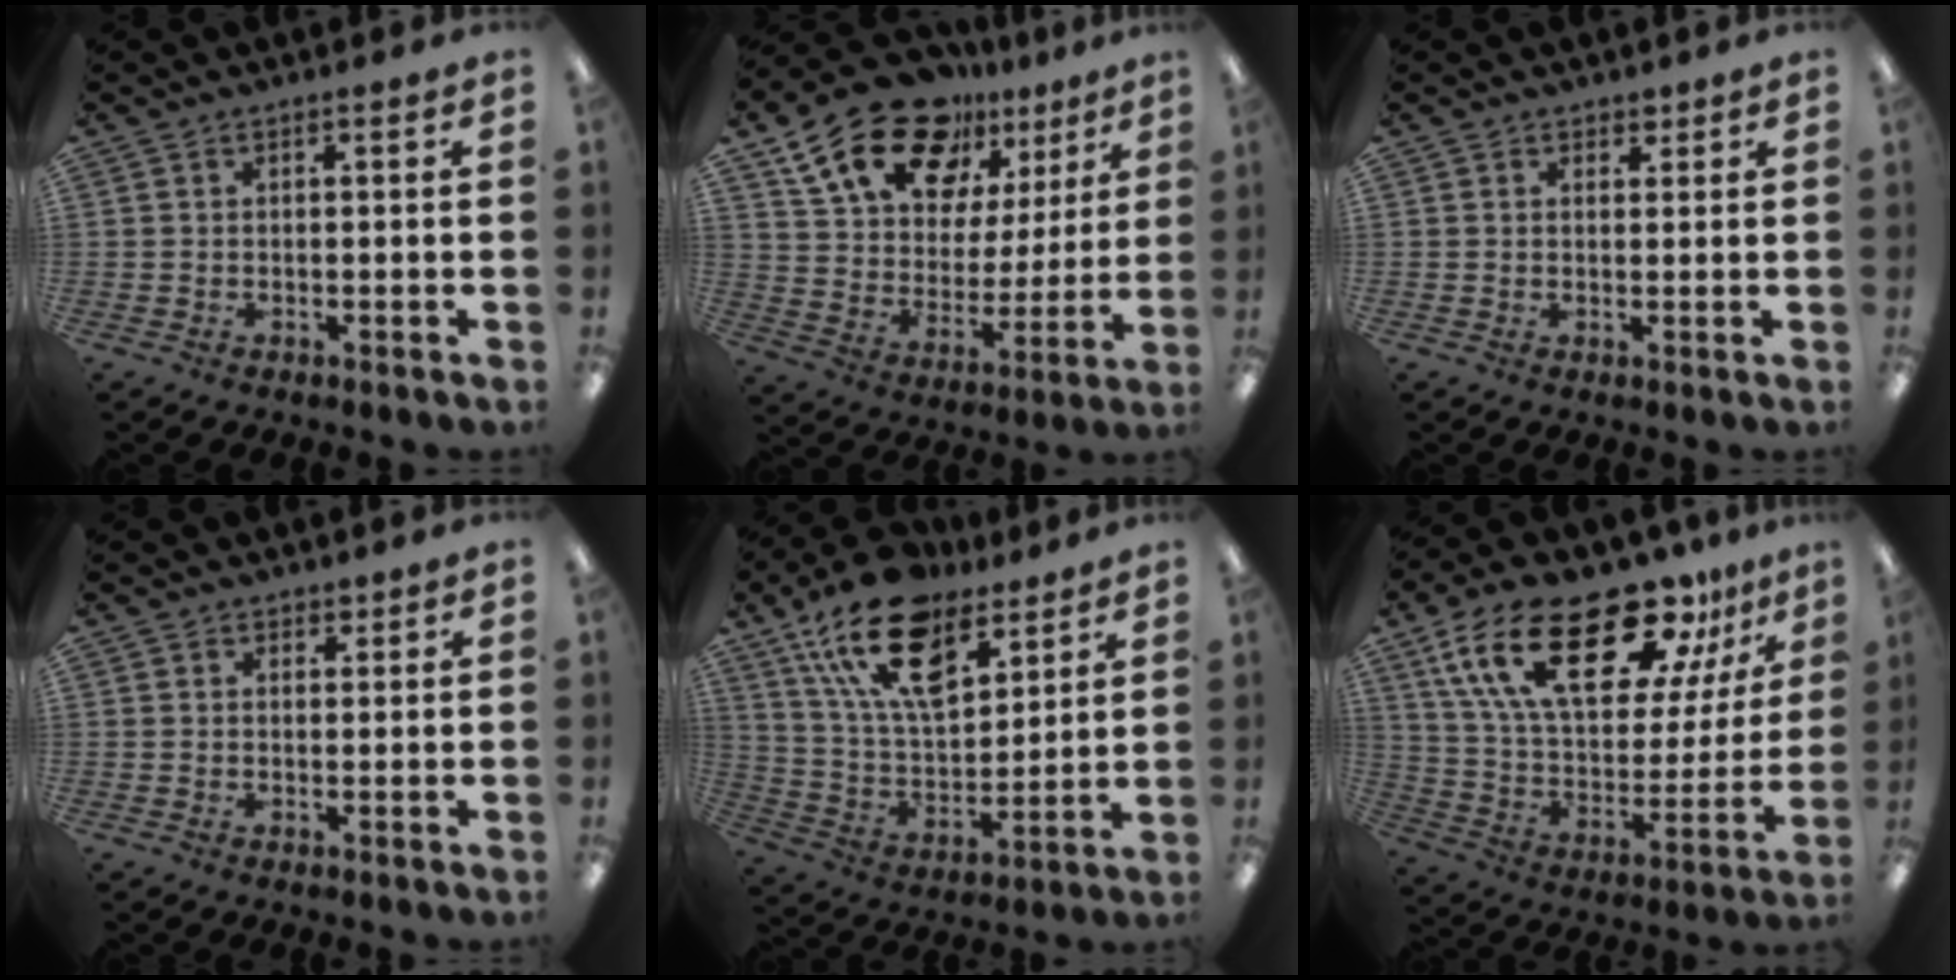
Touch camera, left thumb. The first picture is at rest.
{"total": 19.4, "force": [13.5, 10.8, 8.8], "torque": [-0.162, -0.078, 0.244]}
{"total": 1.7, "force": [1.3, 1.1, 0.2], "torque": [0.013, -0.006, 0.021]}
{"total": 1.5, "force": [1.2, 0.9, 0.1], "torque": [0.006, -0.003, 0.021]}
{"total": 19.6, "force": [12.2, 9.9, 11.7], "torque": [-0.212, -0.052, 0.220]}
{"total": 27.0, "force": [17.0, 11.5, 17.6], "torque": [-0.315, -0.089, 0.293]}